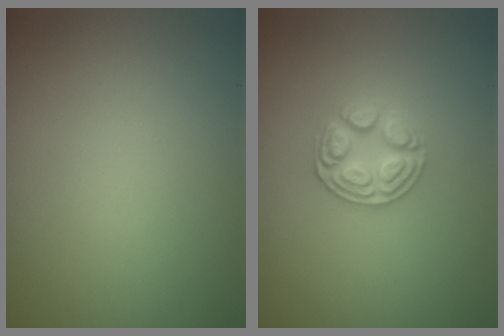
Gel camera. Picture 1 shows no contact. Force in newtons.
{"total": 3.4, "press": 3.0, "slide": 1.5}